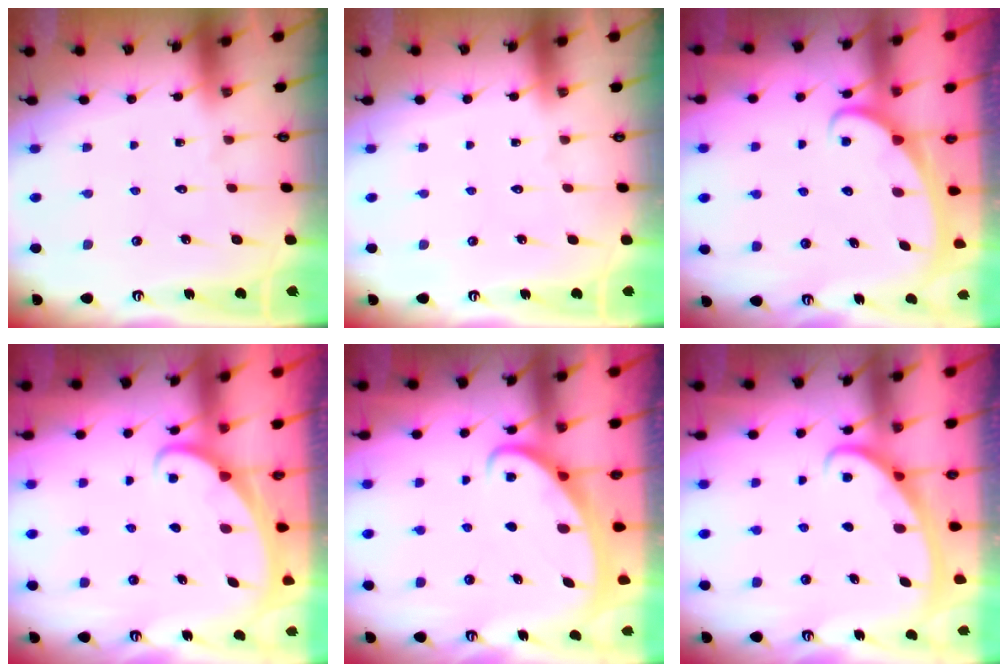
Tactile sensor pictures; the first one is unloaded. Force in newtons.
{"total": 0.0}
{"total": 2.6, "press": 2.6, "slide": 0.3}
{"total": 1.6, "press": 1.6, "slide": 0.1}
{"total": 2.5, "press": 2.4, "slide": 0.3}
{"total": 2.8, "press": 2.8, "slide": 0.4}